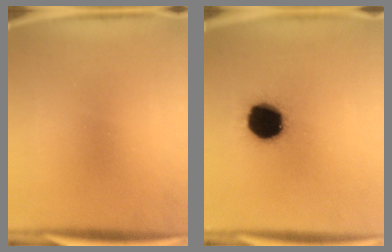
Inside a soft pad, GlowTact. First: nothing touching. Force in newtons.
{"total": 19.1}